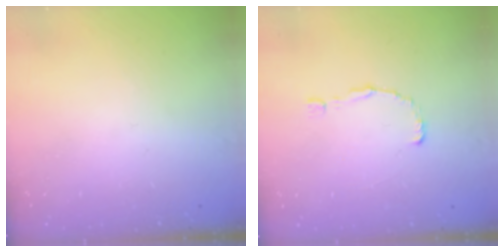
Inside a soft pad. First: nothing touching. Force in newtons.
{"total": 0.7, "press": 0.7, "slide": 0.0}